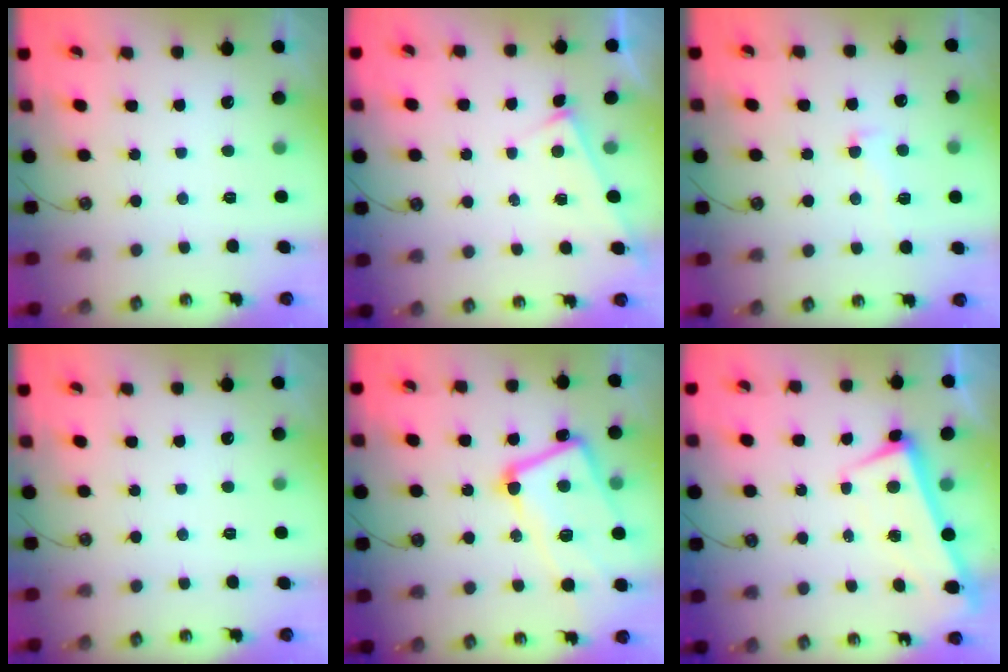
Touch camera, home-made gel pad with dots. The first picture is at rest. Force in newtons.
{"total": 3.7, "press": 3.7, "slide": 0.1}
{"total": 1.6, "press": 1.1, "slide": 1.1}
{"total": 0.0}
{"total": 12.9, "press": 12.7, "slide": 2.1}
{"total": 1.5, "press": 0.5, "slide": 1.5}